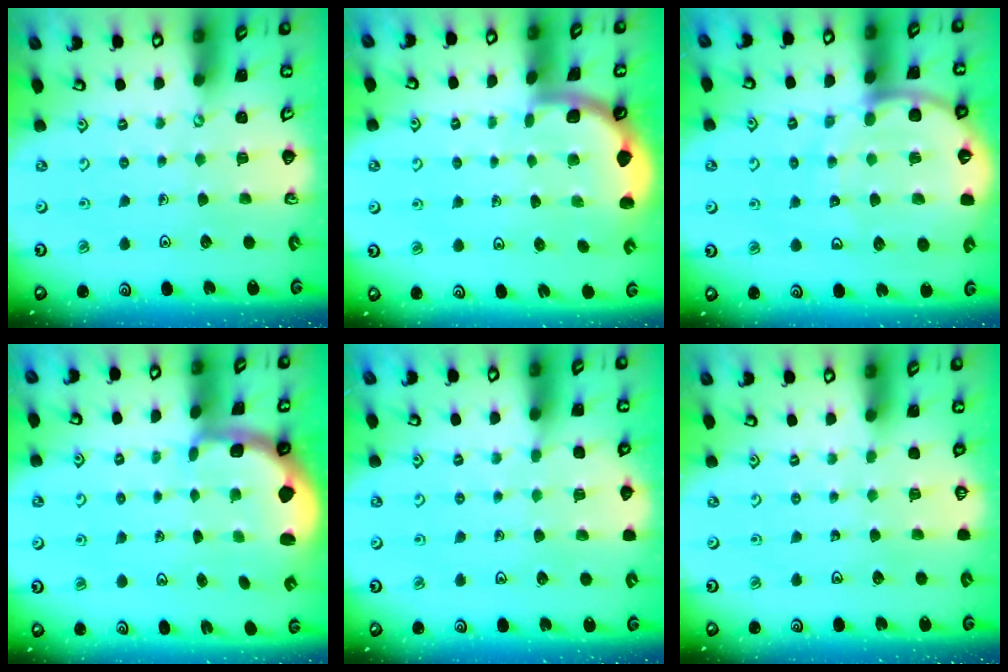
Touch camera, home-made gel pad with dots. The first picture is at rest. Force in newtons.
{"total": 1.7, "press": 1.7, "slide": 0.1}
{"total": 11.1, "press": 11.1, "slide": 1.4}
{"total": 1.0, "press": 0.9, "slide": 0.2}
{"total": 5.0, "press": 4.9, "slide": 0.7}
{"total": 0.0}